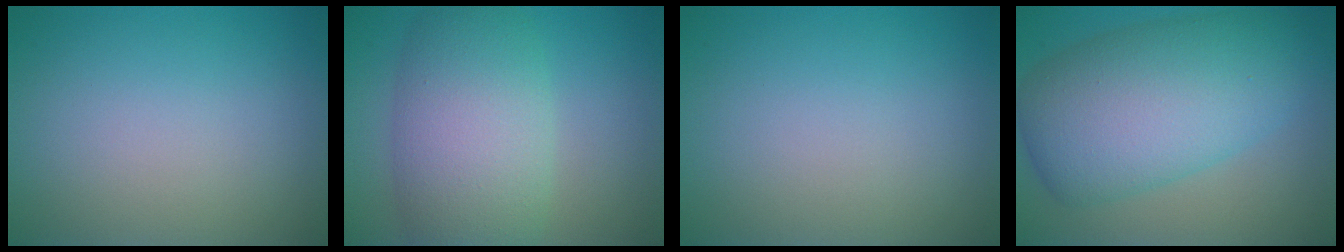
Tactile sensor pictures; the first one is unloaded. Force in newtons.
{"total": 8.4, "press": 8.4, "slide": 0.4}
{"total": 0.0}
{"total": 10.4, "press": 10.4, "slide": 0.2}